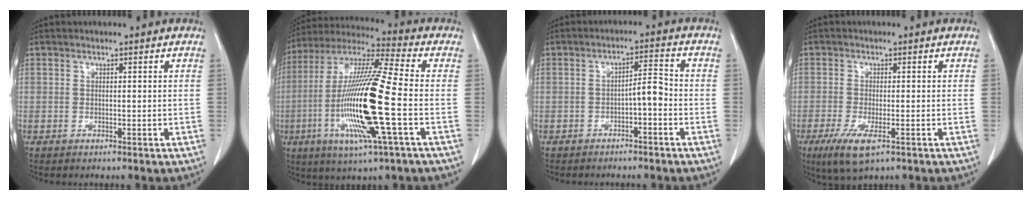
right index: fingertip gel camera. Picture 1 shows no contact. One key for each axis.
{"total": 19.6, "fx": -4.2, "fy": 0.7, "fz": 19.2, "tx": -0.396, "ty": -0.014, "tz": -0.087}
{"total": 3.7, "fx": -1.4, "fy": 0.7, "fz": 3.3, "tx": -0.049, "ty": 0.013, "tz": -0.021}
{"total": 6.0, "fx": -3.2, "fy": 1.6, "fz": 4.8, "tx": -0.092, "ty": -0.016, "tz": -0.050}